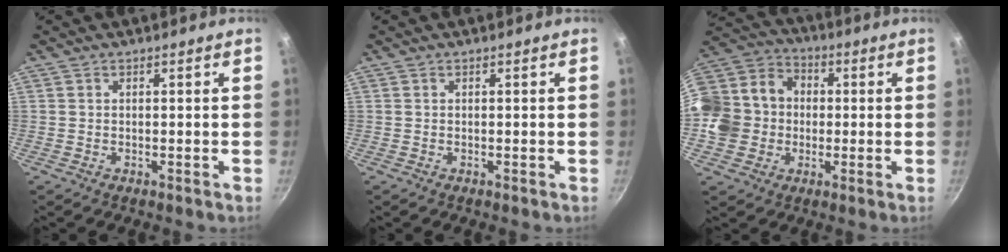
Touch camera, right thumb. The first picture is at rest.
{"total": 0.0}
{"total": 18.4, "force": [-0.9, 16.0, 9.0], "torque": [-0.170, 0.047, -0.021]}